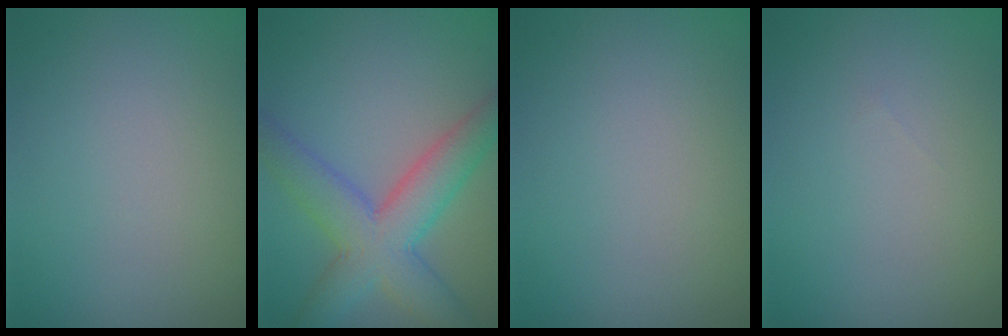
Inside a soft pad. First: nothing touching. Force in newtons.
{"total": 6.8, "press": 6.8, "slide": 0.4}
{"total": 0.0}
{"total": 0.0}